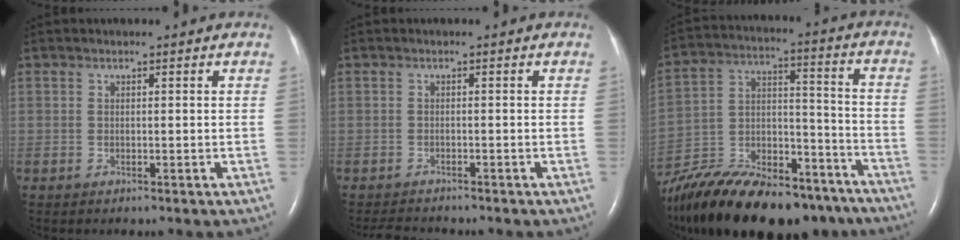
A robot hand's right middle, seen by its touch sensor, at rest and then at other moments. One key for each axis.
{"total": 3.4, "fx": -3.3, "fy": 0.1, "fz": 0.8, "tx": -0.011, "ty": -0.012, "tz": -0.054}
{"total": 29.7, "fx": -23.8, "fy": 9.6, "fz": 14.9, "tx": -0.265, "ty": -0.018, "tz": -0.369}